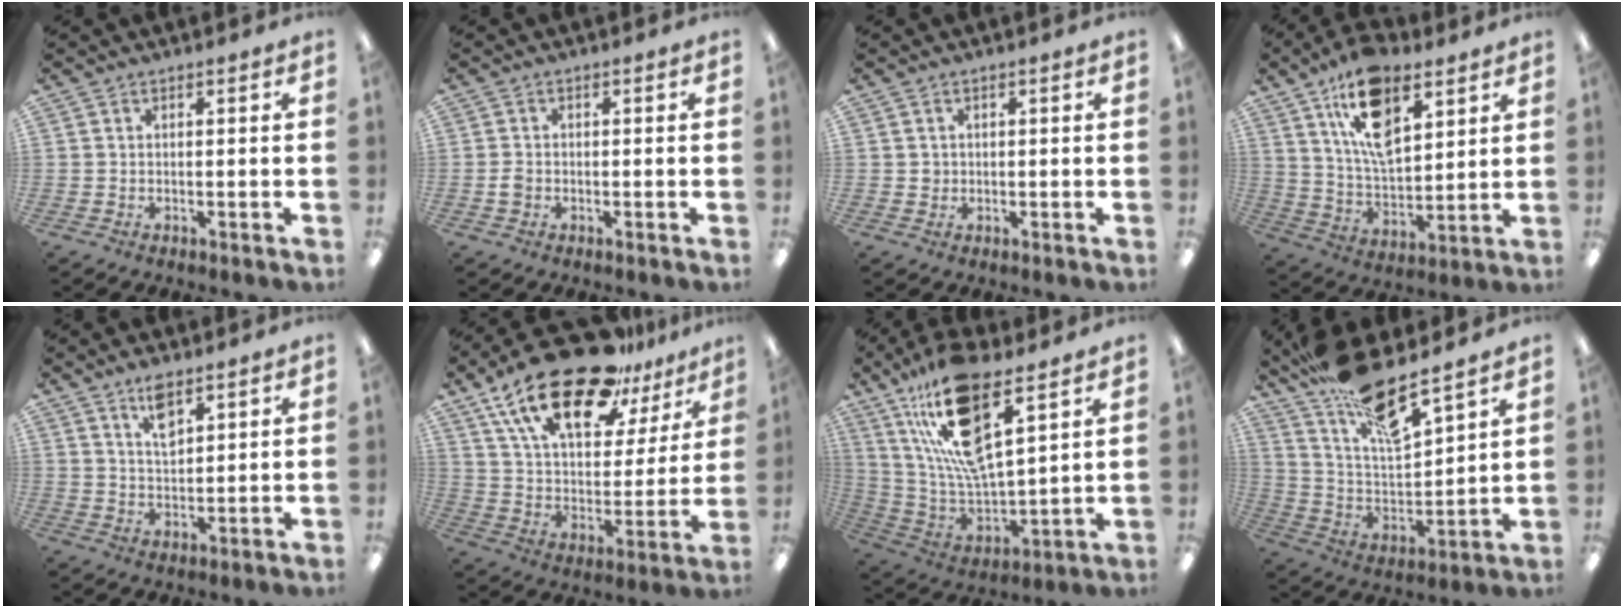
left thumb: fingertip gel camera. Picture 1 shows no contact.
{"total": 1.7, "force": [-0.6, 1.4, 0.9], "torque": [-0.016, 0.004, -0.012]}
{"total": 1.4, "force": [0.1, 1.3, 0.3], "torque": [-0.007, 0.007, -0.001]}
{"total": 16.4, "force": [9.1, 8.4, 10.7], "torque": [-0.181, -0.023, 0.163]}
{"total": 4.9, "force": [3.3, 2.1, 3.0], "torque": [-0.043, -0.013, 0.054]}
{"total": 23.6, "force": [16.7, 9.4, 13.8], "torque": [-0.251, -0.099, 0.290]}
{"total": 20.4, "force": [12.7, 6.7, 14.5], "torque": [-0.288, -0.067, 0.214]}
{"total": 18.4, "force": [14.5, 4.3, 10.6], "torque": [-0.199, -0.091, 0.250]}